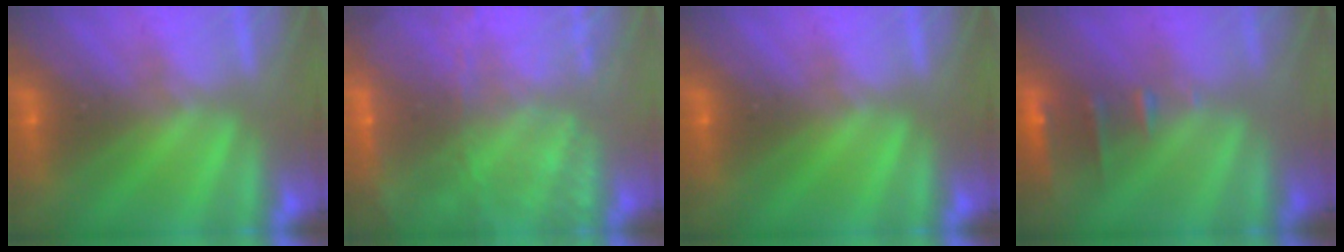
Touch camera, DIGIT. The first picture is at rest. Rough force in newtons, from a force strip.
{"total": 9.4}
{"total": 0.0}
{"total": 2.4}